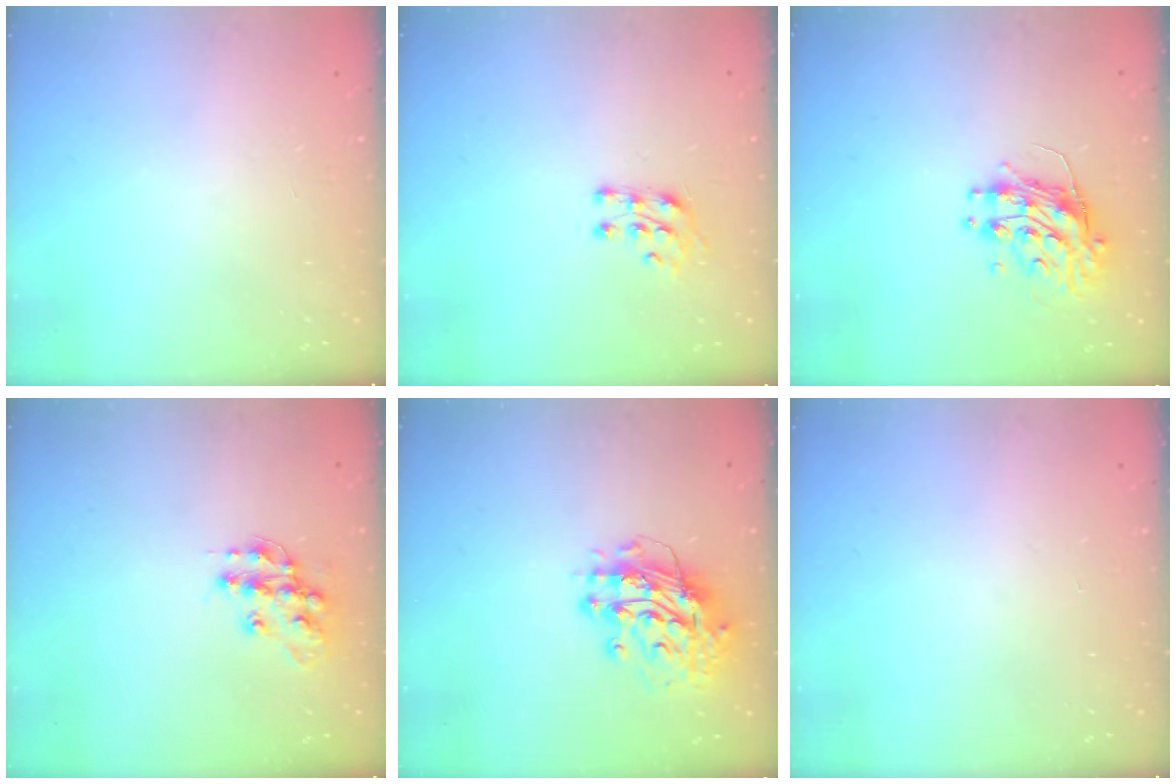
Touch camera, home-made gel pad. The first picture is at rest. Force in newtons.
{"total": 7.2, "press": 7.2, "slide": 0.7}
{"total": 10.4, "press": 10.4, "slide": 0.2}
{"total": 13.6, "press": 13.6, "slide": 0.8}
{"total": 14.7, "press": 14.6, "slide": 1.2}
{"total": 0.0}